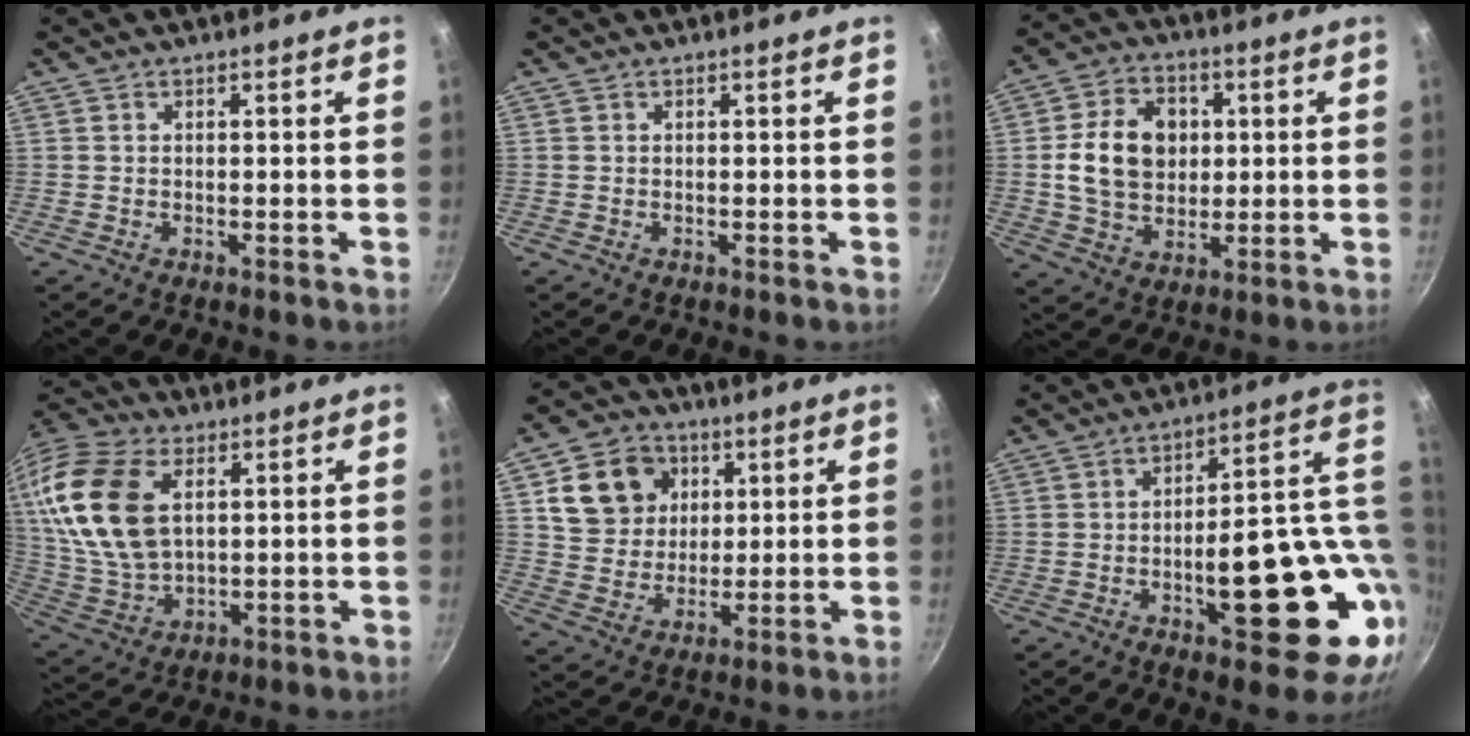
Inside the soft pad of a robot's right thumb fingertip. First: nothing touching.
{"total": 0.0}
{"total": 13.4, "force": [1.5, 10.3, 8.4], "torque": [-0.124, 0.007, 0.025]}
{"total": 21.6, "force": [5.8, 13.3, 15.9], "torque": [-0.324, -0.008, 0.116]}
{"total": 12.4, "force": [4.0, 10.6, 5.2], "torque": [-0.066, -0.002, 0.070]}
{"total": 22.1, "force": [-2.4, 8.8, 20.1], "torque": [-0.236, 0.011, -0.022]}